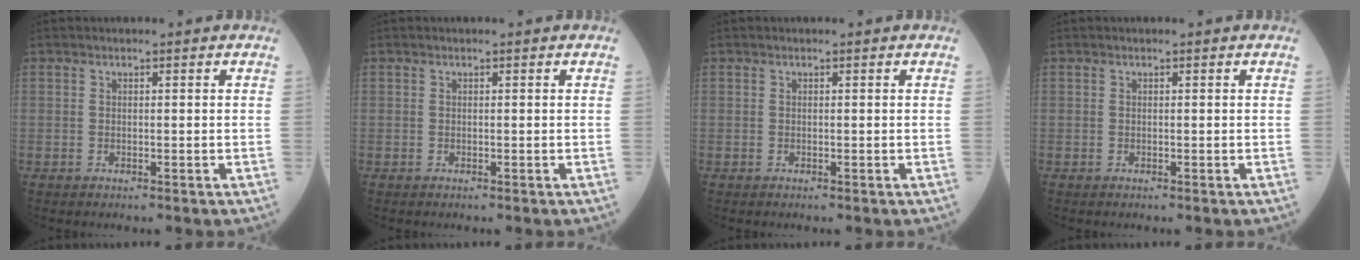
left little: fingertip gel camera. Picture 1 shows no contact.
{"total": 0.0}
{"total": 0.0}
{"total": 0.0}